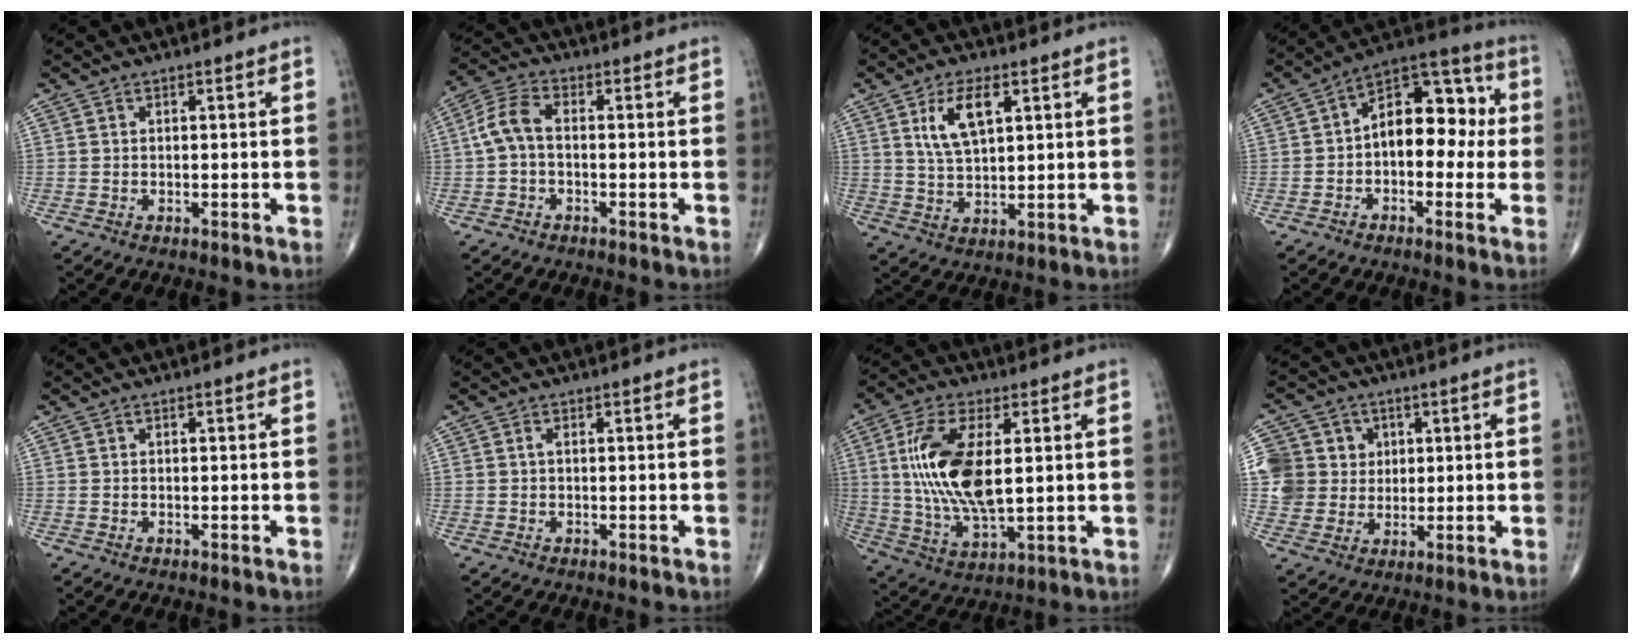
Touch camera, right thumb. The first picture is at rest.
{"total": 5.8, "force": [-0.4, 3.2, 4.8], "torque": [-0.108, 0.021, -0.017]}
{"total": 8.3, "force": [3.3, 3.6, 6.7], "torque": [-0.122, -0.010, 0.067]}
{"total": 13.6, "force": [0.0, 8.2, 10.8], "torque": [-0.123, 0.043, -0.017]}
{"total": 0.0}
{"total": 0.6, "force": [0.1, 0.3, 0.5], "torque": [-0.012, 0.001, 0.000]}
{"total": 16.0, "force": [2.4, 6.9, 14.3], "torque": [-0.293, -0.015, 0.051]}
{"total": 10.2, "force": [2.3, 9.6, 2.4], "torque": [-0.016, 0.009, 0.045]}